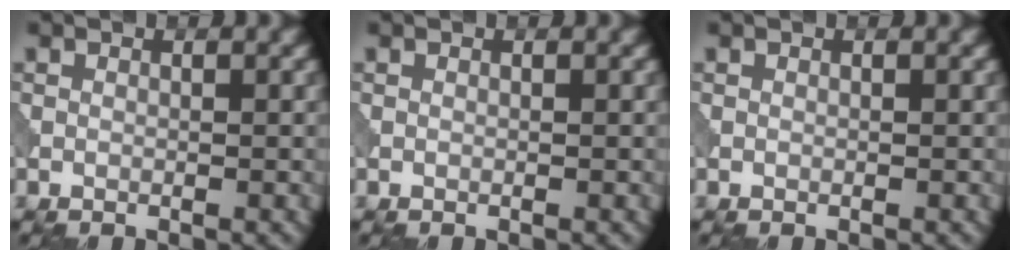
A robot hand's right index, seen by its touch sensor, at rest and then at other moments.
{"total": 0.0}
{"total": 0.0}